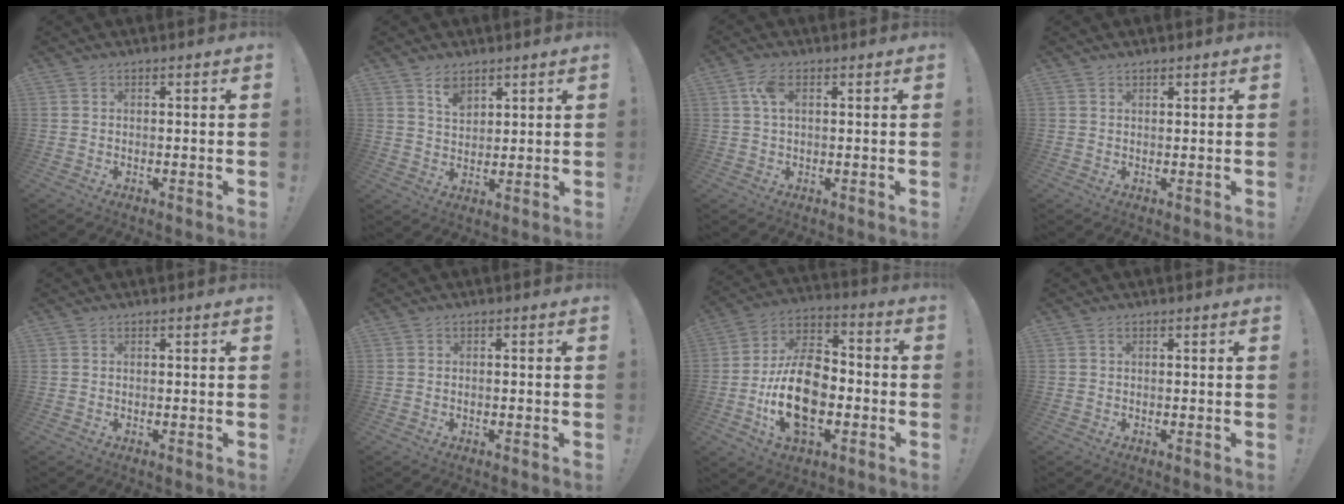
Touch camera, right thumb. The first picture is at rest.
{"total": 5.5, "force": [3.9, 3.1, 2.3], "torque": [-0.031, -0.024, 0.070]}
{"total": 4.8, "force": [1.5, 2.3, 3.9], "torque": [-0.070, 0.002, 0.024]}
{"total": 0.8, "force": [0.7, 0.3, 0.2], "torque": [-0.002, -0.001, 0.014]}
{"total": 0.0}
{"total": 0.6, "force": [-0.5, 0.0, 0.3], "torque": [-0.007, 0.002, -0.009]}
{"total": 18.8, "force": [-4.6, 11.6, 14.1], "torque": [-0.259, 0.018, -0.077]}
{"total": 0.0}